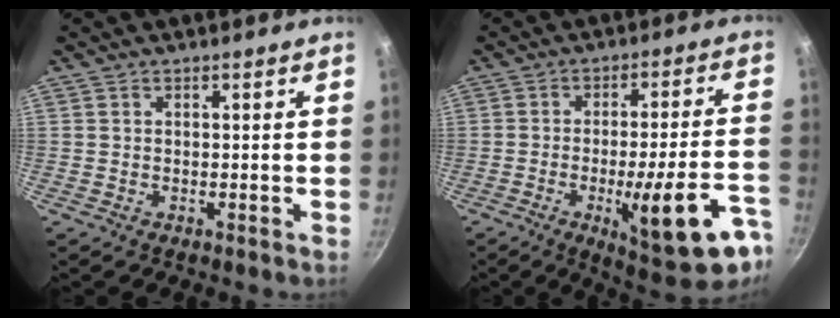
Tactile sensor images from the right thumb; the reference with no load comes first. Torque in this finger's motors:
{"motor_torque": [2.38, 1.85, 1.70, -1.05, 0.34]}